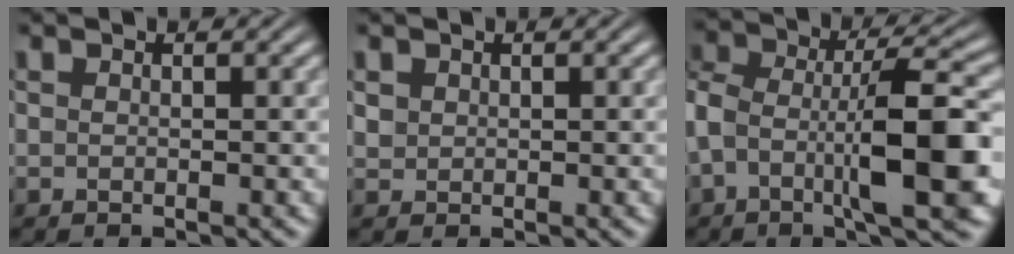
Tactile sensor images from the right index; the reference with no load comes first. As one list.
[{"total": 1.0, "force": [0.4, 0.9, 0.4], "torque": [-0.017, -0.009, 0.017]}, {"total": 9.5, "force": [-1.3, 5.0, 8.0], "torque": [-0.144, -0.012, -0.019]}]